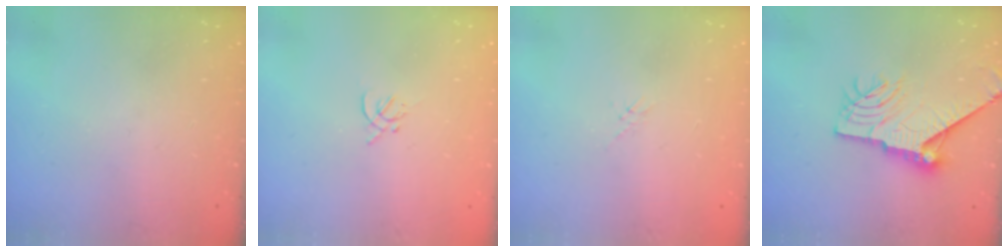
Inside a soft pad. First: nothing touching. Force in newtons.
{"total": 1.4, "press": 1.3, "slide": 0.5}
{"total": 0.5, "press": 0.5, "slide": 0.2}
{"total": 14.0, "press": 13.9, "slide": 0.9}